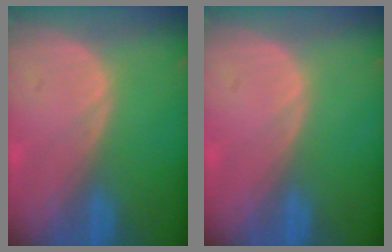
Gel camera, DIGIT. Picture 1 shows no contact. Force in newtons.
{"total": 0.0}